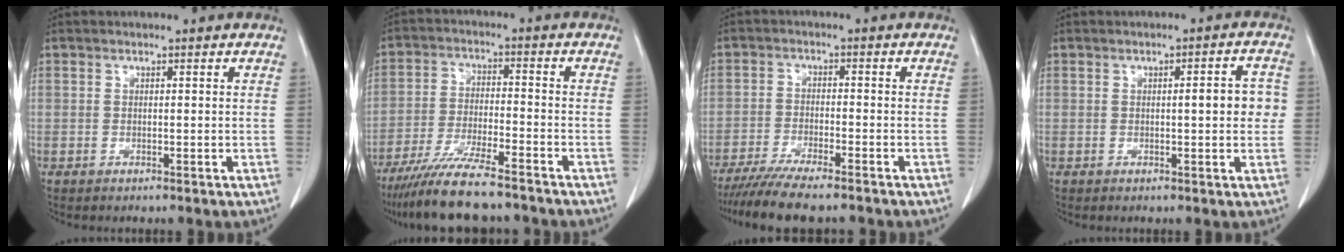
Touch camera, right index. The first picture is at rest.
{"total": 11.8, "force": [-9.9, 1.0, 6.3], "torque": [-0.108, -0.029, -0.168]}
{"total": 9.7, "force": [-8.2, 0.7, 5.0], "torque": [-0.074, -0.021, -0.132]}
{"total": 4.4, "force": [0.1, 1.0, 4.3], "torque": [-0.054, 0.011, 0.000]}